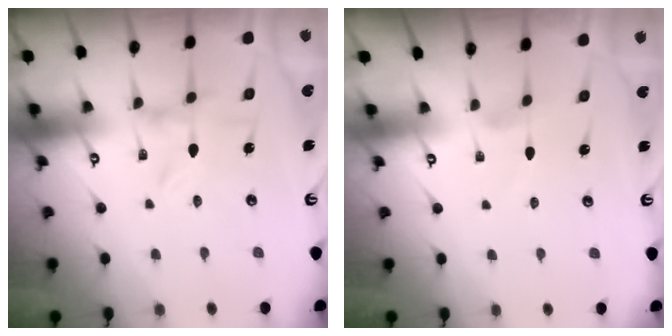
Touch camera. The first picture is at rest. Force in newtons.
{"total": 1.1, "press": 1.1, "slide": 0.1}